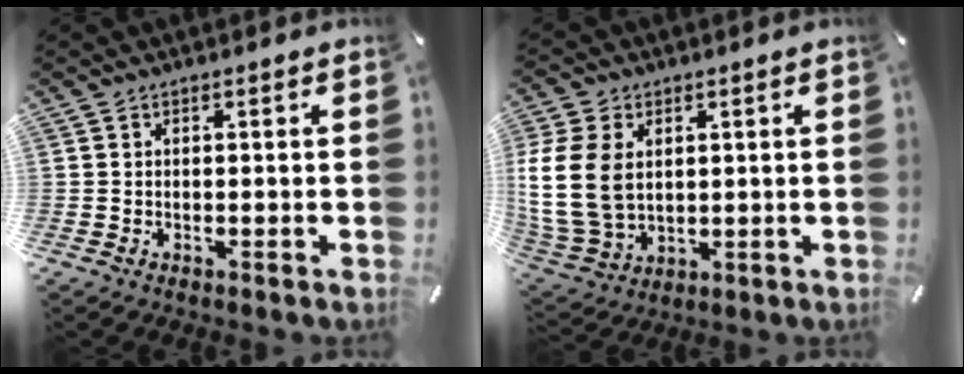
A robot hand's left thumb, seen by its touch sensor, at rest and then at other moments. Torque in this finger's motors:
{"motor_torque": [2.50, 2.50, 0.60, -0.19, 0.58]}